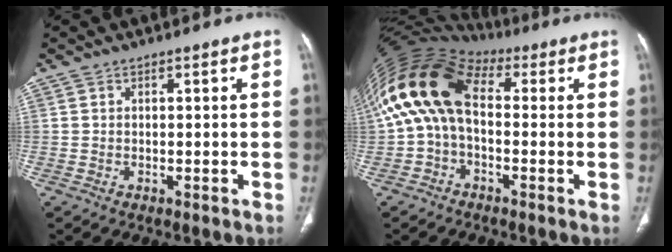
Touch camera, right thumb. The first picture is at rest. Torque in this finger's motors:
{"motor_torque": [0.82, 0.82, 1.40, -0.87, 0.58]}